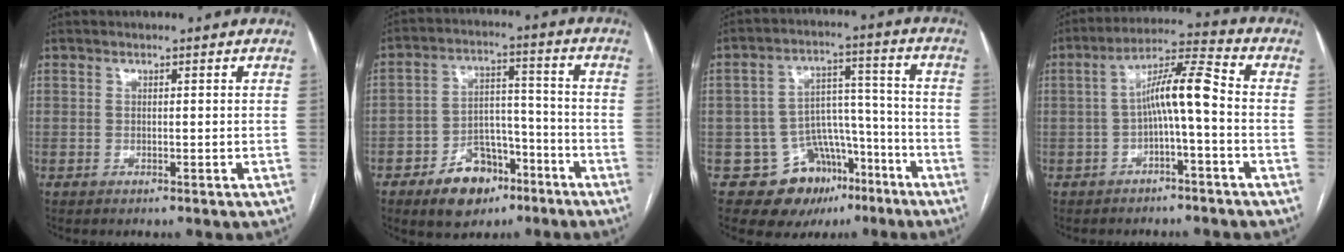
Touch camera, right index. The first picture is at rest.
{"total": 10.3, "force": [-6.1, 6.3, 5.4], "torque": [-0.078, 0.023, -0.095]}
{"total": 11.5, "force": [-6.8, 8.5, 3.7], "torque": [-0.036, 0.060, -0.093]}
{"total": 8.0, "force": [-1.1, 0.8, 7.9], "torque": [-0.136, 0.031, -0.022]}